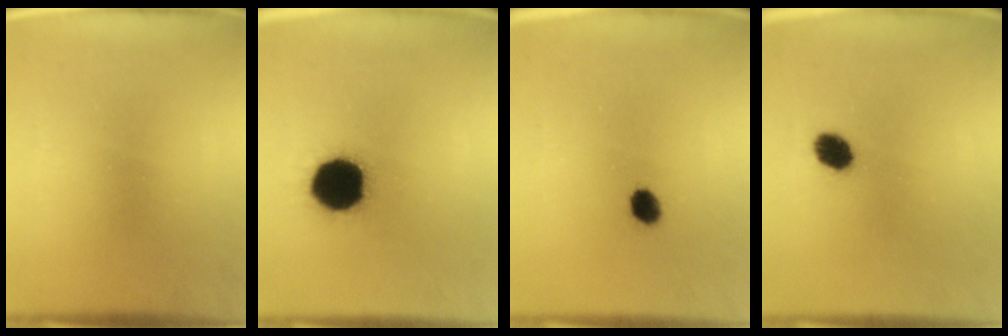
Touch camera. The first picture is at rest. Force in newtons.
{"total": 18.5}
{"total": 4.0}
{"total": 4.9}